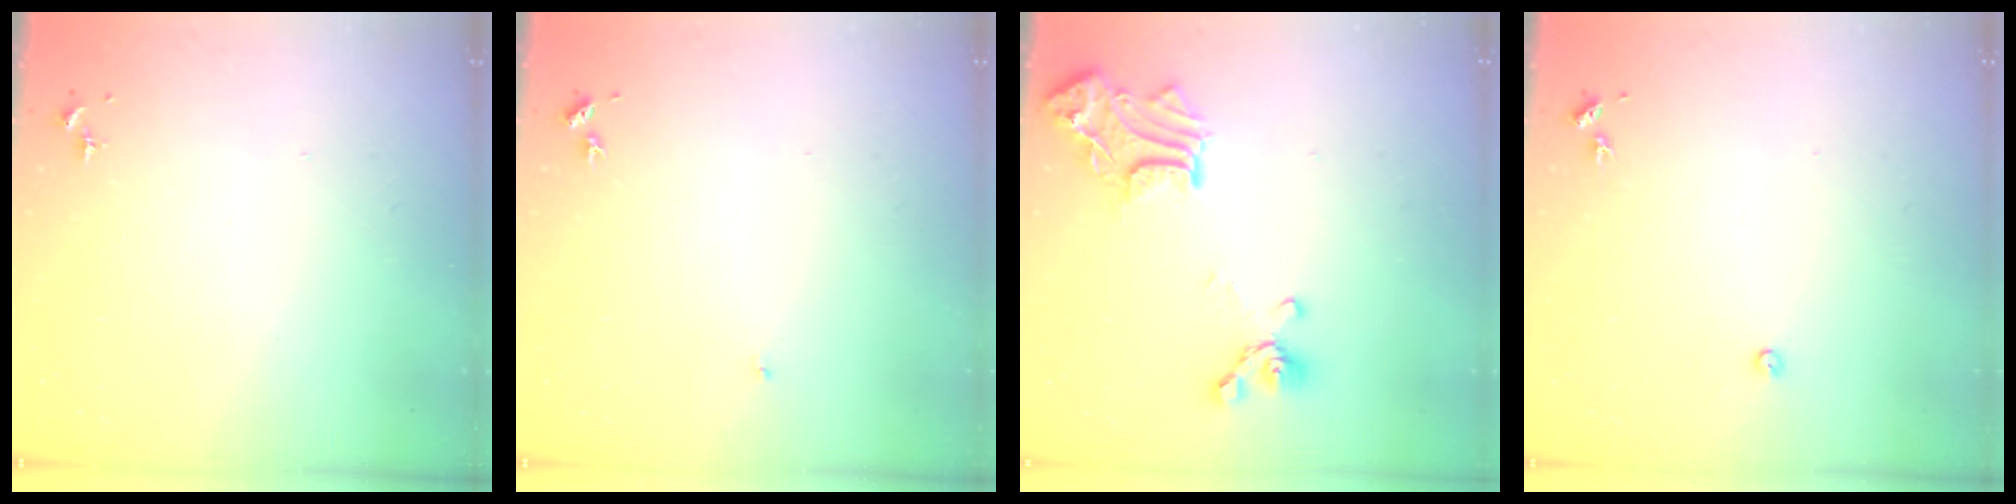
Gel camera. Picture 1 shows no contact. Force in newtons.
{"total": 3.5, "press": 3.4, "slide": 0.4}
{"total": 16.9, "press": 16.9, "slide": 1.4}
{"total": 2.2, "press": 2.2, "slide": 0.3}